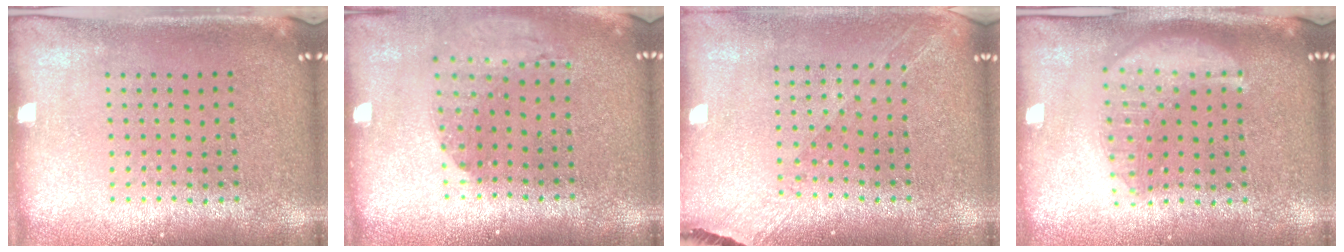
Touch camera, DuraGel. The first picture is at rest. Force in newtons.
{"total": 1.3, "press": 1.3, "slide": 0.4}
{"total": 1.2, "press": 1.2, "slide": 0.2}
{"total": 2.6, "press": 2.6, "slide": 0.3}